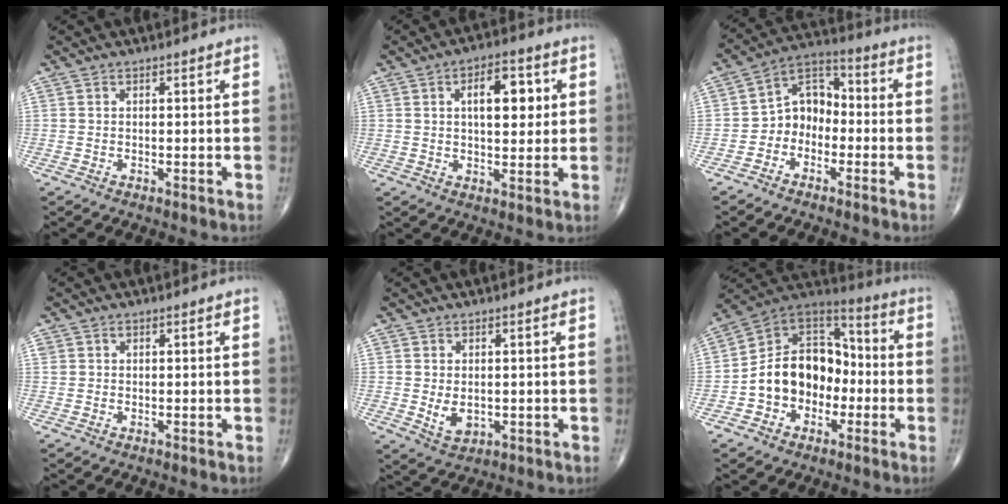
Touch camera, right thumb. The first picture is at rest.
{"total": 9.0, "force": [2.3, 4.4, 7.5], "torque": [-0.083, -0.001, 0.030]}
{"total": 8.2, "force": [-2.3, 6.5, 4.6], "torque": [-0.041, 0.043, -0.060]}
{"total": 1.1, "force": [0.5, 0.9, 0.4], "torque": [0.001, 0.001, 0.008]}
{"total": 4.0, "force": [-0.1, 2.7, 3.0], "torque": [-0.043, -0.010, 0.009]}
{"total": 16.4, "force": [-3.3, 12.4, 10.2], "torque": [-0.124, 0.057, -0.066]}